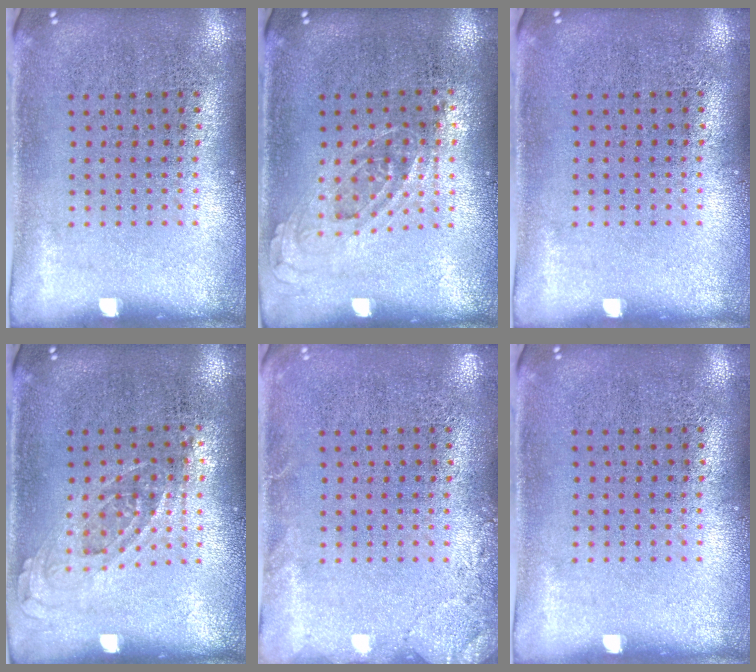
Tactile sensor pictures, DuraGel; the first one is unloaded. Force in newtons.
{"total": 0.8, "press": 0.7, "slide": 0.4}
{"total": 0.0}
{"total": 0.8, "press": 0.8, "slide": 0.3}
{"total": 1.7, "press": 1.7, "slide": 0.3}
{"total": 0.0}